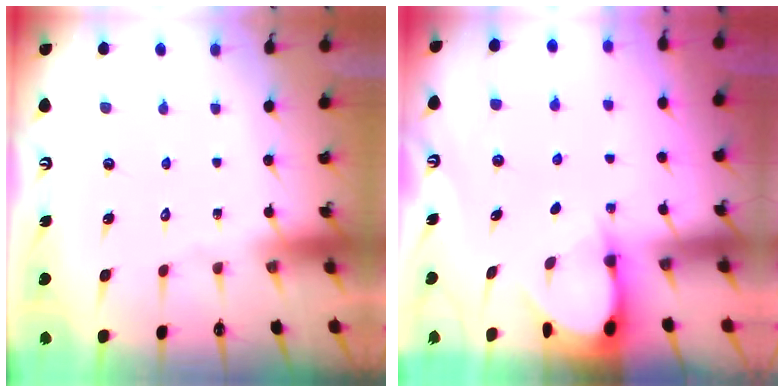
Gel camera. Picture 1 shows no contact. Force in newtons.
{"total": 3.2, "press": 3.2, "slide": 0.3}